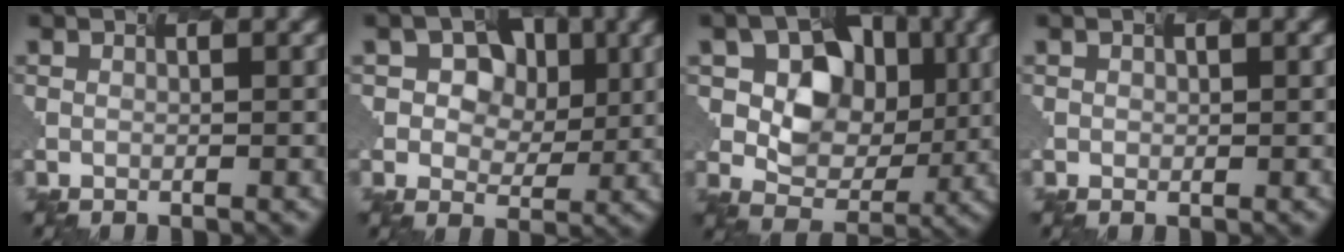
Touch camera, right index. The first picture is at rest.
{"total": 4.2, "force": [0.8, 3.3, 2.4], "torque": [-0.049, 0.006, 0.010]}
{"total": 5.8, "force": [0.4, 4.6, 3.5], "torque": [-0.069, -0.006, 0.016]}
{"total": 0.6, "force": [-0.2, -0.2, -0.5], "torque": [-0.001, 0.000, 0.014]}